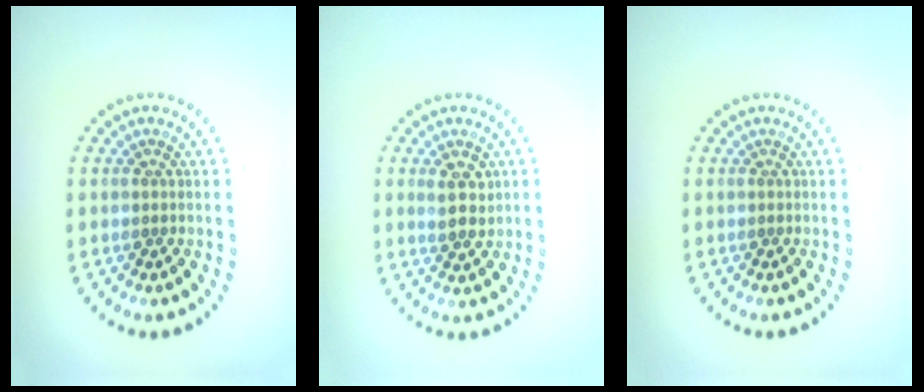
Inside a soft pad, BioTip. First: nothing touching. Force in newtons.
{"total": 2.2, "press": 2.0, "slide": 0.8}
{"total": 0.0}